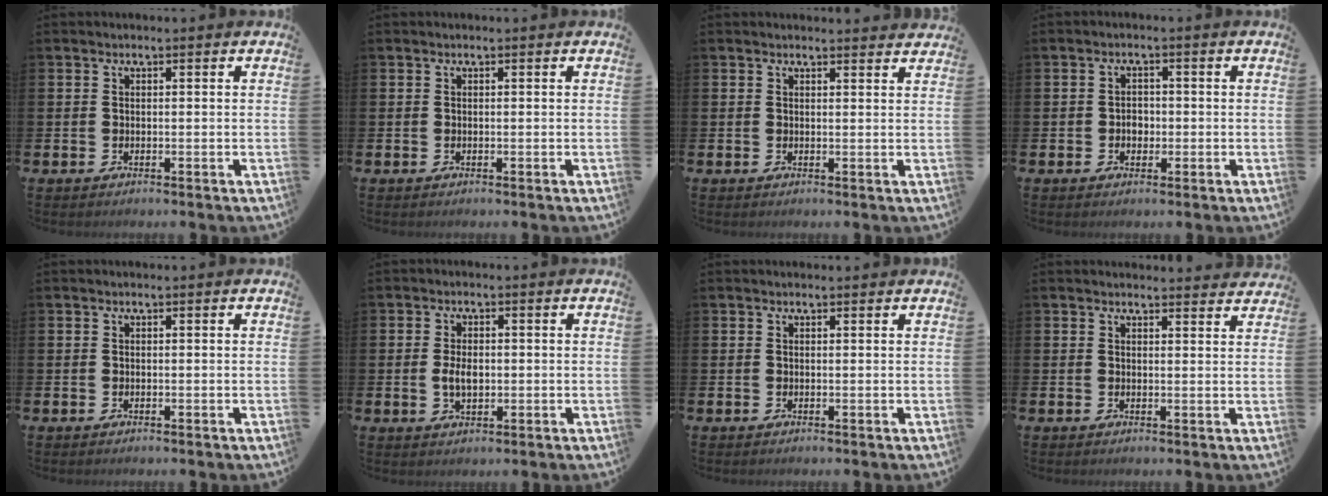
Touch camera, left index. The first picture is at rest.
{"total": 0.0}
{"total": 1.4, "force": [1.4, 0.1, -0.1], "torque": [0.011, -0.009, 0.023]}
{"total": 2.0, "force": [-0.4, 1.7, 1.1], "torque": [-0.002, -0.001, -0.015]}
{"total": 0.0}
{"total": 3.4, "force": [0.0, 2.0, 2.8], "torque": [-0.042, 0.002, -0.004]}
{"total": 0.0}
{"total": 2.2, "force": [2.2, 0.3, -0.1], "torque": [0.010, -0.015, 0.037]}